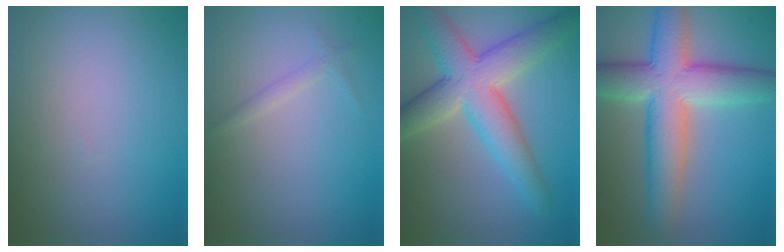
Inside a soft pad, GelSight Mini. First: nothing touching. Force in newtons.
{"total": 0.8, "press": 0.8, "slide": 0.0}
{"total": 7.6, "press": 7.6, "slide": 0.4}
{"total": 9.0, "press": 9.0, "slide": 0.2}